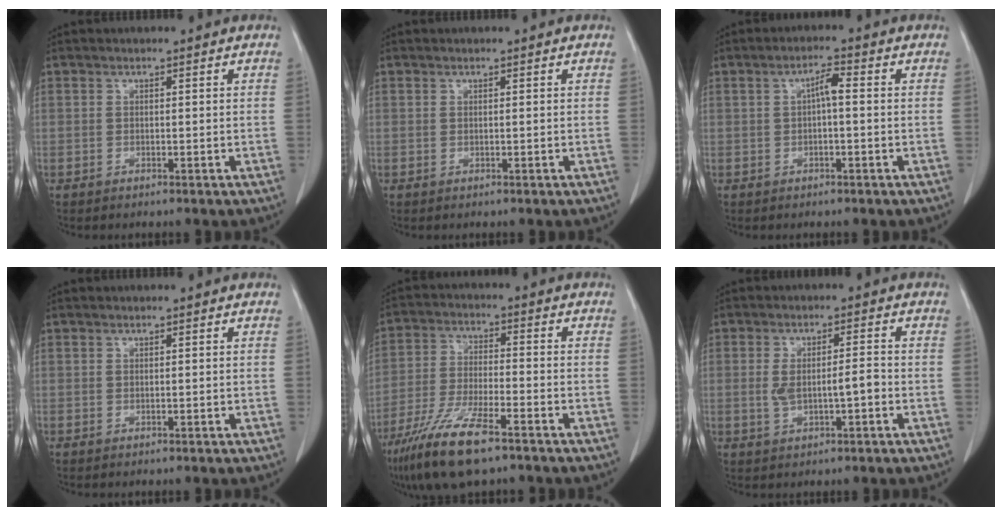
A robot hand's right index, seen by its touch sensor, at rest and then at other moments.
{"total": 0.0}
{"total": 2.6, "force": [0.0, 0.4, 2.6], "torque": [-0.046, 0.008, 0.000]}
{"total": 0.0}
{"total": 12.2, "force": [-8.2, 2.0, 8.8], "torque": [-0.177, -0.028, -0.149]}
{"total": 5.0, "force": [-0.8, 1.5, 4.8], "torque": [-0.096, 0.012, -0.007]}